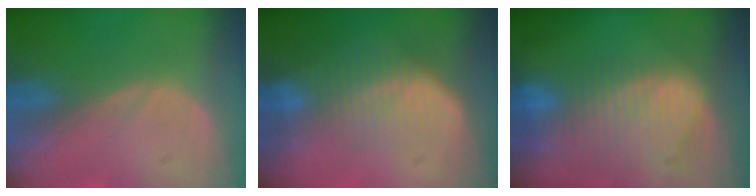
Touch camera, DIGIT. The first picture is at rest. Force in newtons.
{"total": 6.3, "press": 5.8, "slide": 2.4}
{"total": 9.1, "press": 8.0, "slide": 4.4}